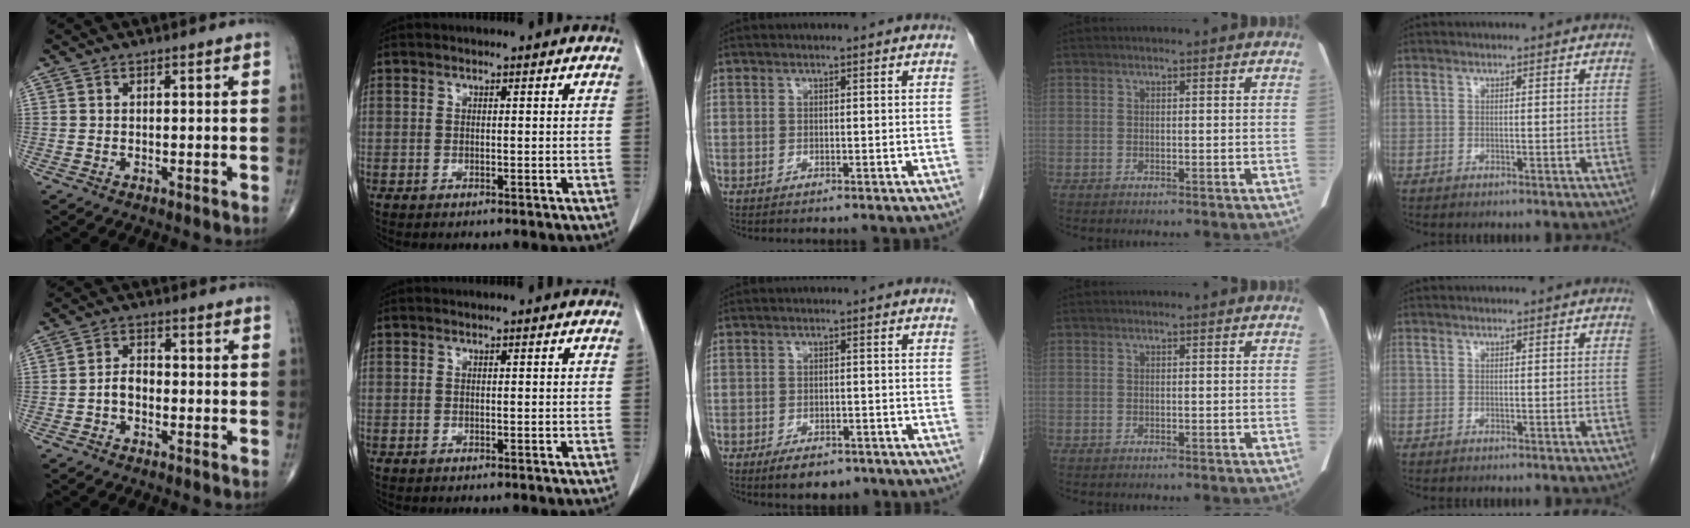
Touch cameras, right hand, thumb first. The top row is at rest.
{"thumb": {"total": 3.3, "force": [-1.2, 2.1, 2.2], "torque": [-0.031, 0.017, -0.028]}, "middle": {"total": 4.9, "force": [-3.4, 2.3, 2.6], "torque": [-0.039, -0.003, -0.046]}}